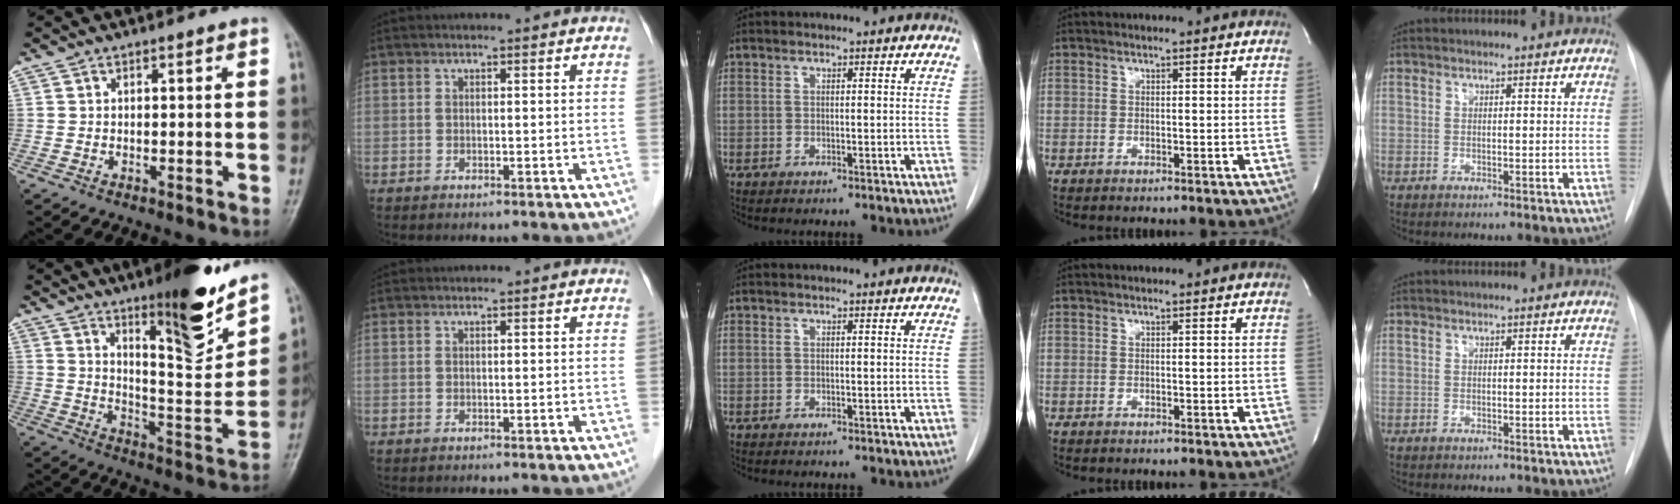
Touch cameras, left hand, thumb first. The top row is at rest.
{"thumb": {"total": 16.1, "force": [11.1, 3.4, 11.2], "torque": [-0.135, -0.082, 0.179]}}